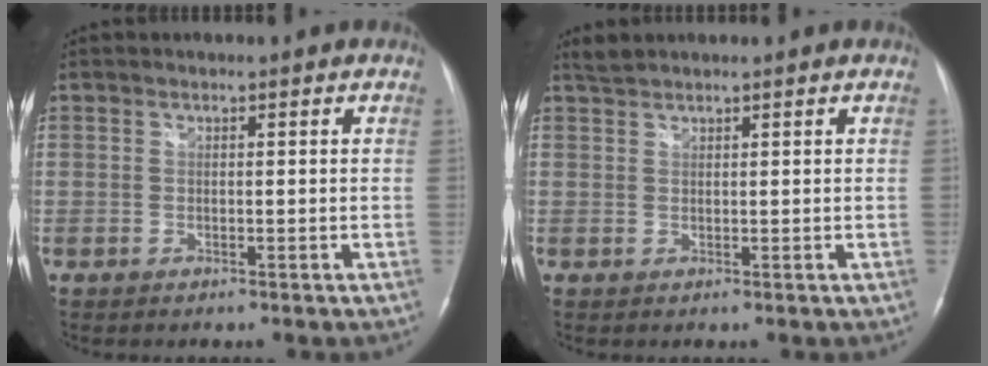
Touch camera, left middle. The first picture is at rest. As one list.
[{"total": 1.4, "force": [1.4, 0.0, 0.1], "torque": [-0.007, 0.009, 0.033]}]